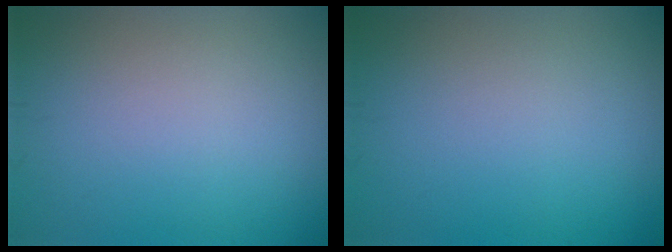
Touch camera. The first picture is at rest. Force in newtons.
{"total": 0.0}